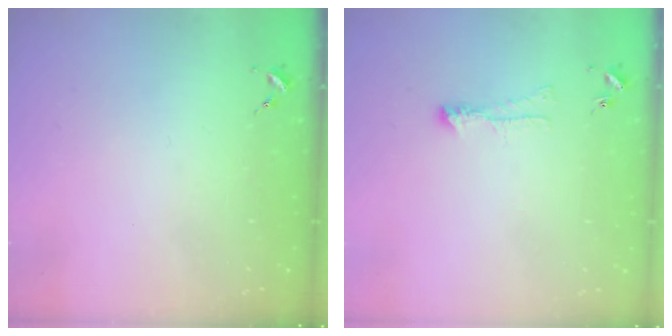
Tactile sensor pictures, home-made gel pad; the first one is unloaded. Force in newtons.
{"total": 5.6, "press": 5.6, "slide": 0.6}